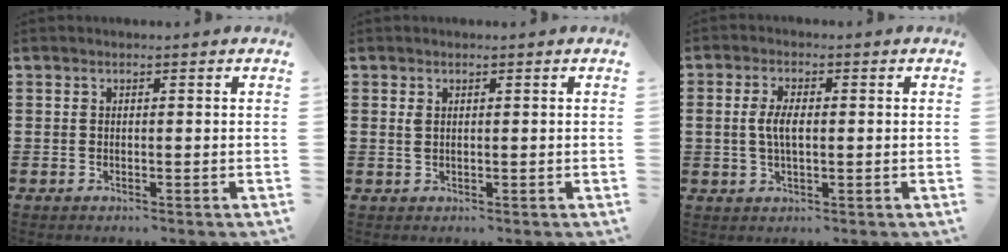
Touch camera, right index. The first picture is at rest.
{"total": 1.1, "force": [0.4, 0.6, 0.9], "torque": [-0.019, 0.003, 0.007]}
{"total": 4.0, "force": [0.1, 1.8, 3.6], "torque": [-0.087, 0.000, -0.004]}